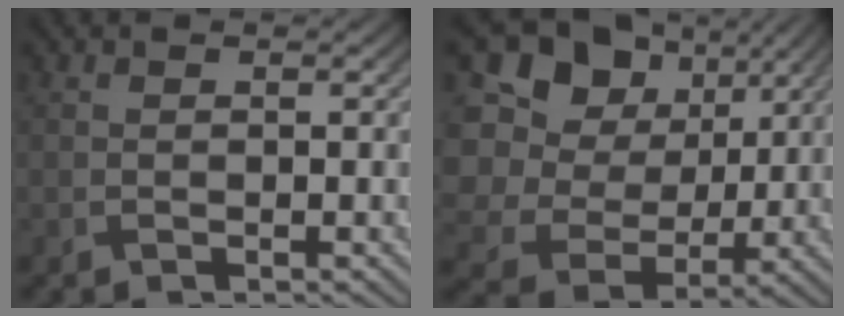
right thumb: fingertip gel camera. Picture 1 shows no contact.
{"total": 15.7, "force": [4.0, 13.1, 7.7], "torque": [-0.253, 0.034, 0.087]}